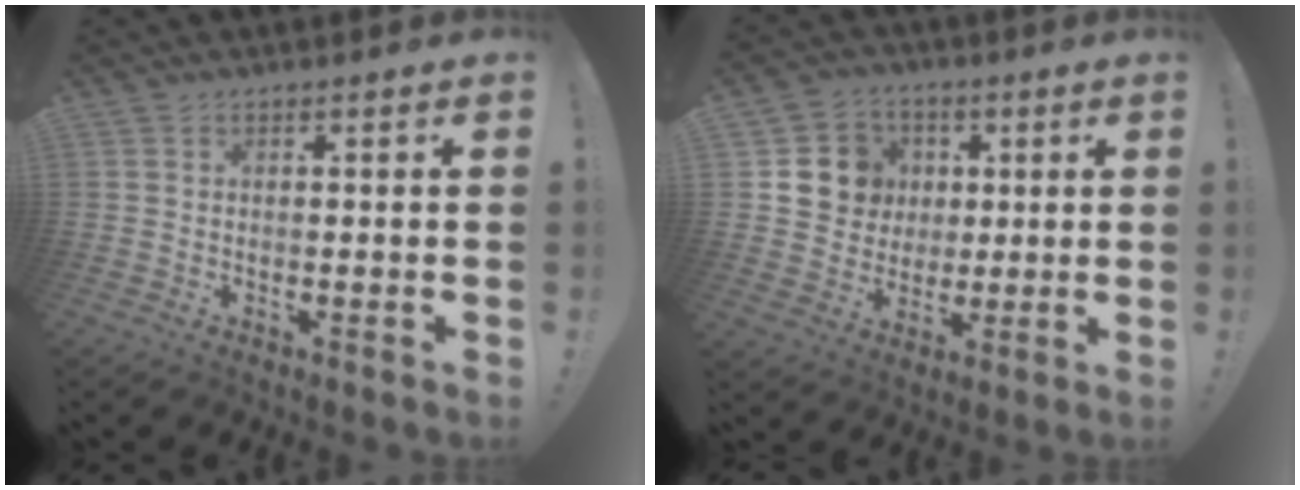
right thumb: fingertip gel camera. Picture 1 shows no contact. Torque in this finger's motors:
{"motor_torque": [0.68, 0.63, 0.40, -0.40, 0.16]}